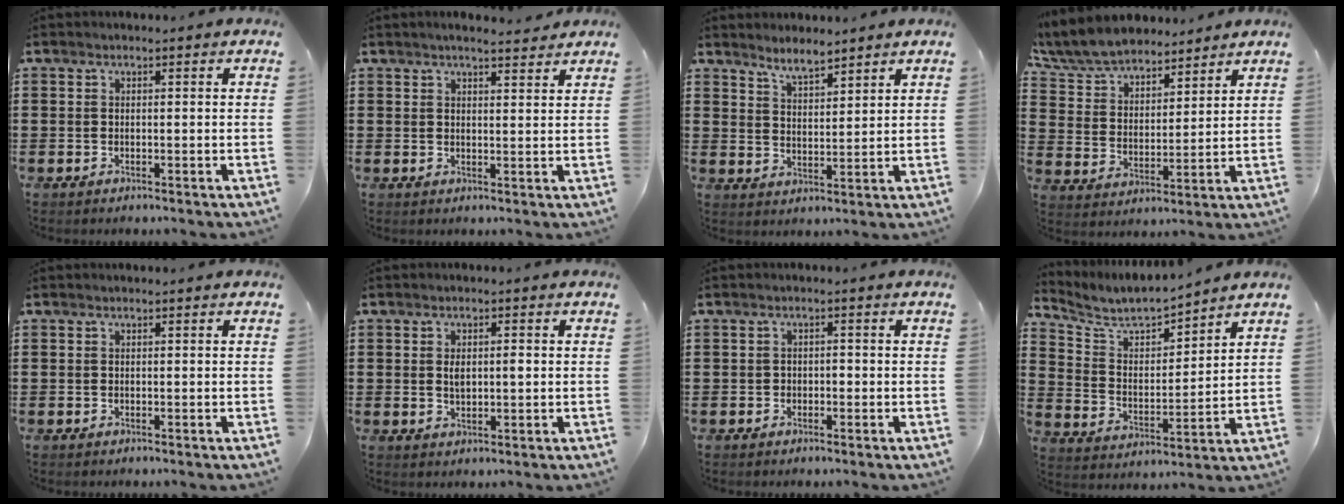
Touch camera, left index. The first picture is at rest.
{"total": 2.7, "force": [2.5, 0.2, 1.0], "torque": [-0.025, 0.000, 0.046]}
{"total": 4.2, "force": [4.0, 0.6, 1.1], "torque": [-0.034, -0.008, 0.075]}
{"total": 8.0, "force": [7.4, 2.3, 2.1], "torque": [-0.076, -0.030, 0.134]}
{"total": 0.0}
{"total": 2.5, "force": [0.4, 1.0, 2.2], "torque": [-0.045, 0.004, 0.004]}
{"total": 1.0, "force": [-0.3, 0.8, 0.5], "torque": [-0.014, 0.001, -0.008]}
{"total": 6.6, "force": [6.1, 1.4, 2.1], "torque": [-0.072, -0.039, 0.103]}